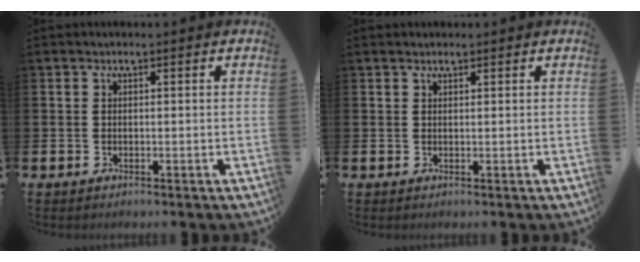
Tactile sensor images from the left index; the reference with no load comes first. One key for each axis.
{"total": 0.9, "fx": 0.9, "fy": 0.3, "fz": 0.1, "tx": 0.007, "ty": -0.001, "tz": 0.015}